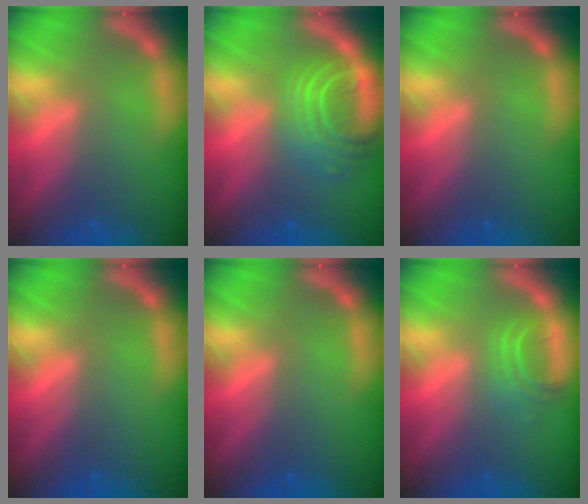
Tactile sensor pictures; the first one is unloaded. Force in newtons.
{"total": 8.1}
{"total": 0.0}
{"total": 0.0}
{"total": 0.0}
{"total": 2.9}